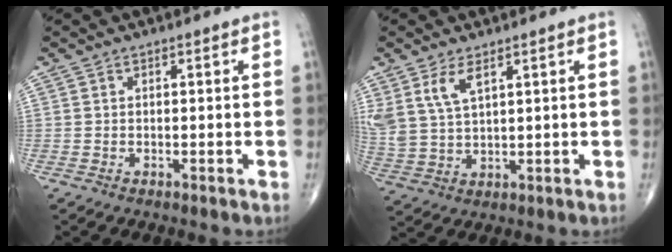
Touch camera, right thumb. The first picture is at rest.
{"total": 6.8, "force": [3.6, 3.0, 4.9], "torque": [-0.106, -0.011, 0.084]}